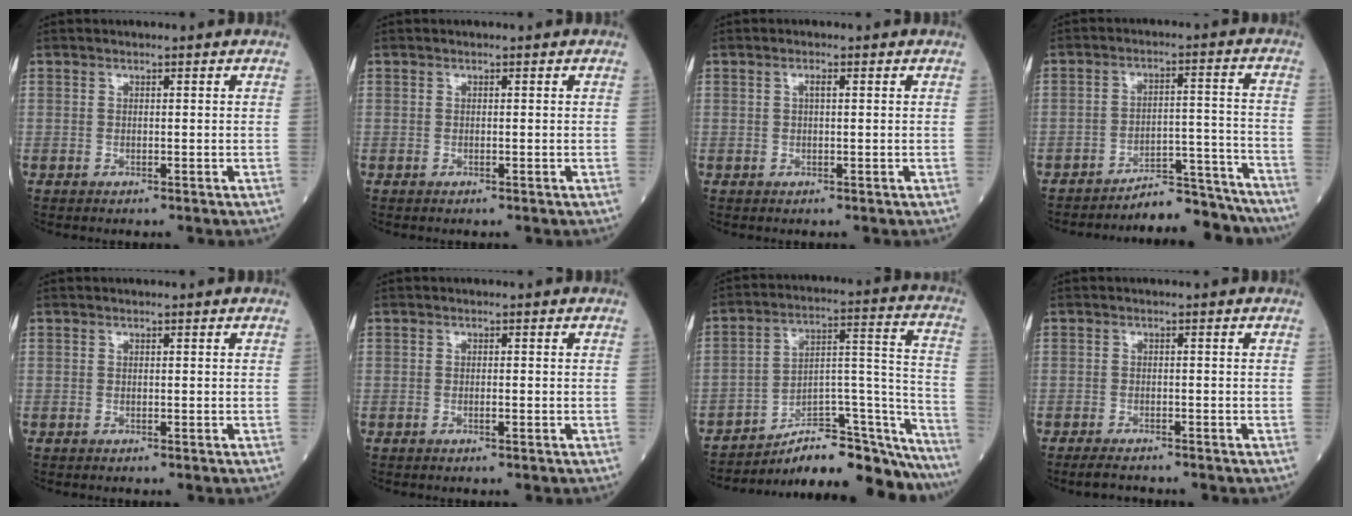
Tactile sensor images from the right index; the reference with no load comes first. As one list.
[{"total": 0.0}, {"total": 1.0, "force": [0.3, 0.2, 1.0], "torque": [-0.019, 0.003, 0.003]}, {"total": 10.2, "force": [-10.1, 1.5, 0.7], "torque": [0.010, 0.047, -0.151]}, {"total": 0.0}, {"total": 0.7, "force": [-0.3, 0.0, 0.6], "torque": [-0.011, 0.000, -0.004]}, {"total": 22.6, "force": [-20.5, 3.6, 8.7], "torque": [-0.071, 0.051, -0.299]}, {"total": 2.7, "force": [-2.4, 0.6, 1.1], "torque": [-0.024, -0.007, -0.036]}]